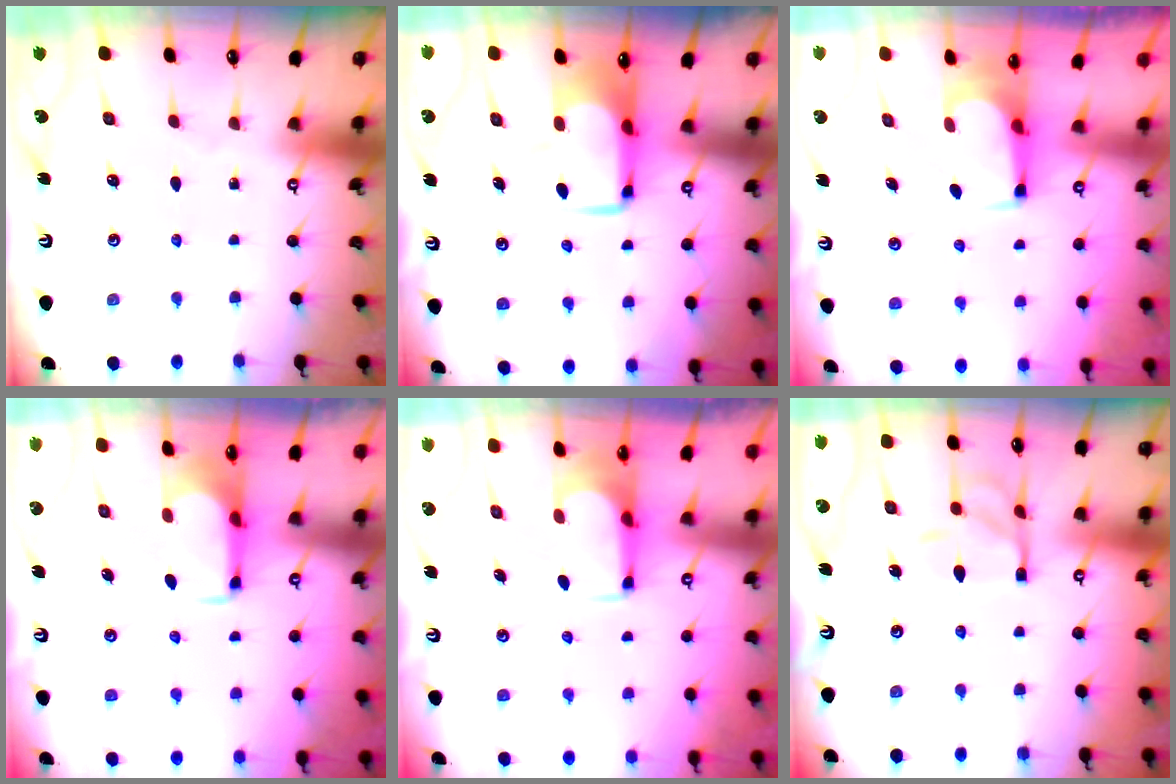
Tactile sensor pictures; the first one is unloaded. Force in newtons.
{"total": 6.5, "press": 6.4, "slide": 1.2}
{"total": 5.9, "press": 5.9, "slide": 0.3}
{"total": 1.7, "press": 1.7, "slide": 0.4}
{"total": 1.6, "press": 1.5, "slide": 0.1}
{"total": 13.9, "press": 13.8, "slide": 1.5}